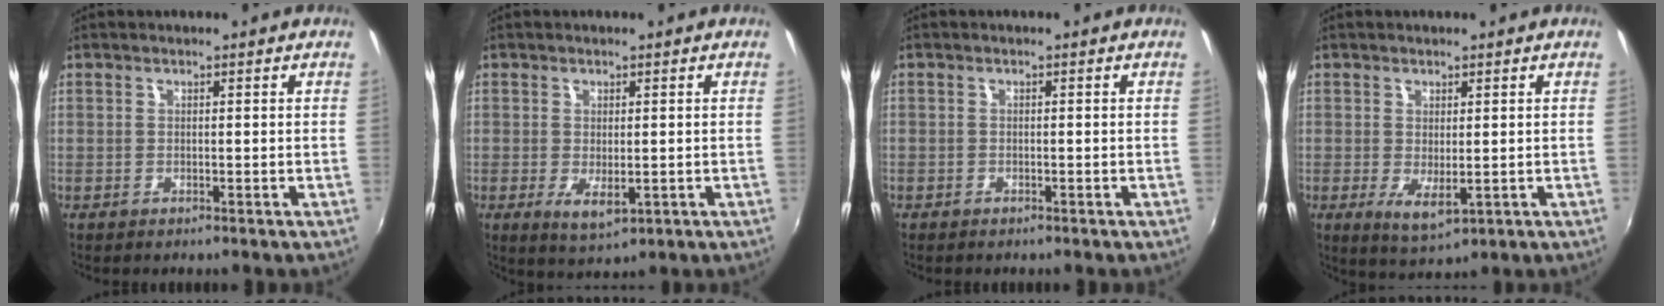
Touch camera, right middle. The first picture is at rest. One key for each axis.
{"total": 4.3, "fx": -0.8, "fy": 2.0, "fz": 3.7, "tx": -0.063, "ty": -0.014, "tz": -0.006}
{"total": 0.9, "fx": -0.7, "fy": 0.5, "fz": 0.0, "tx": -0.005, "ty": 0.003, "tz": -0.012}
{"total": 4.5, "fx": -0.4, "fy": 2.0, "fz": 4.0, "tx": -0.068, "ty": -0.015, "tz": 0.000}